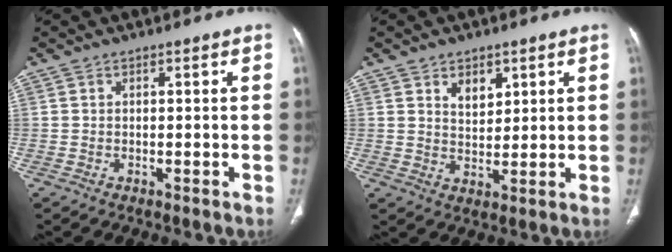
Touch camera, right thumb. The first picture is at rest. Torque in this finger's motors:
{"motor_torque": [-0.01, 0.00, -0.05, 0.03, 0.00]}